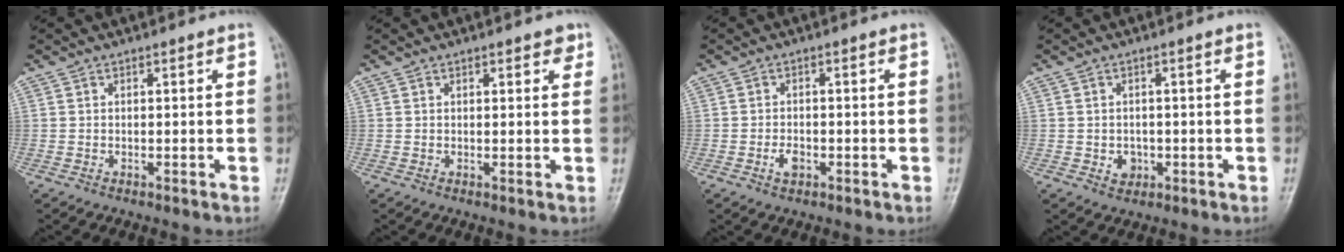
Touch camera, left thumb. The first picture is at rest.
{"total": 2.4, "force": [1.4, 1.1, 1.6], "torque": [-0.010, -0.004, 0.014]}
{"total": 2.6, "force": [-1.1, 1.6, 1.7], "torque": [-0.030, 0.005, -0.020]}
{"total": 2.7, "force": [-0.7, 2.3, 1.3], "torque": [-0.007, 0.003, -0.004]}